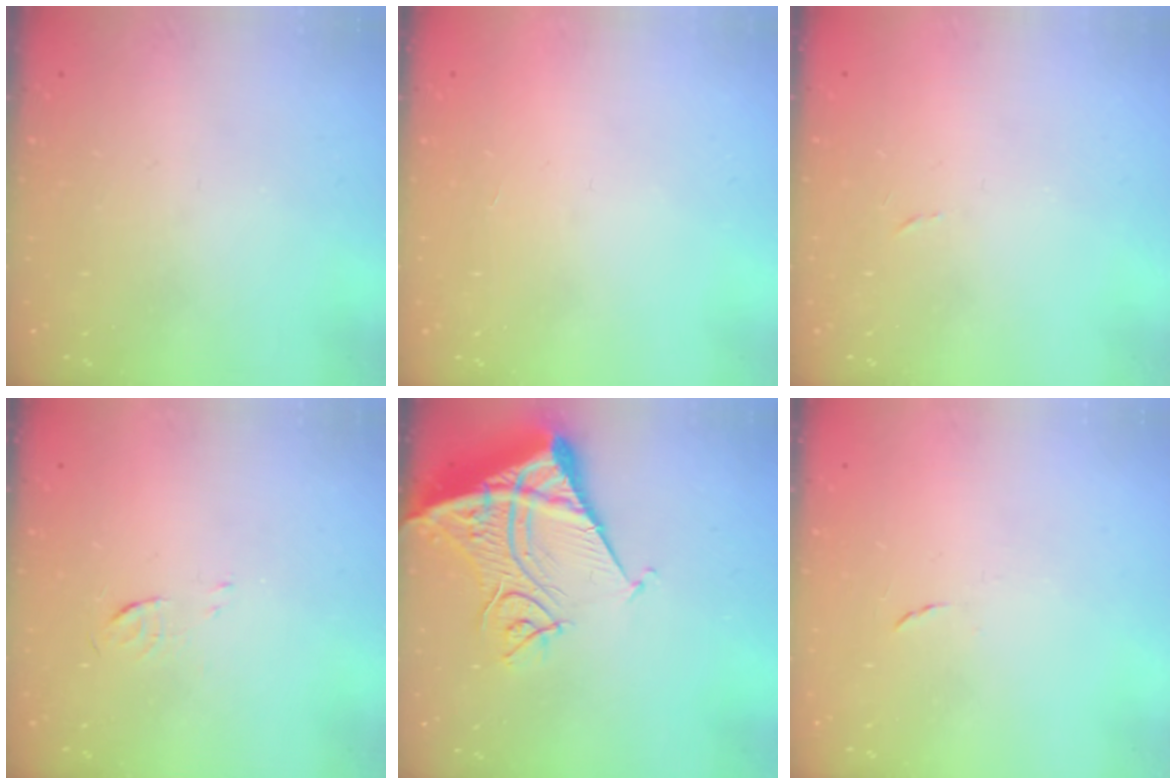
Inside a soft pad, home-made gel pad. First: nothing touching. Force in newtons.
{"total": 1.7, "press": 1.7, "slide": 0.1}
{"total": 2.4, "press": 2.4, "slide": 0.4}
{"total": 3.9, "press": 3.7, "slide": 1.2}
{"total": 16.9, "press": 16.7, "slide": 2.3}
{"total": 4.2, "press": 4.2, "slide": 0.5}